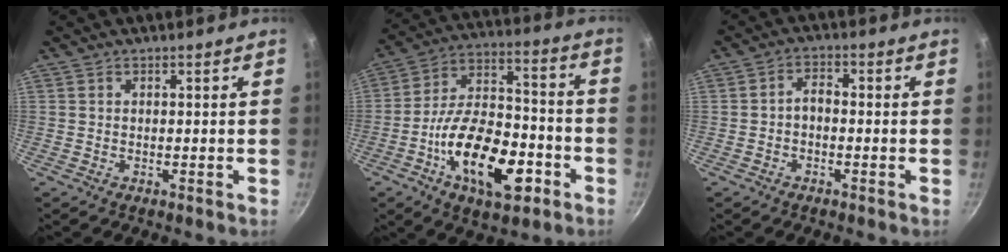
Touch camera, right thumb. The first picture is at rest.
{"total": 20.1, "force": [-8.0, 10.0, 15.5], "torque": [-0.229, 0.051, -0.139]}
{"total": 3.0, "force": [-0.8, 1.9, 2.2], "torque": [-0.032, 0.018, -0.021]}